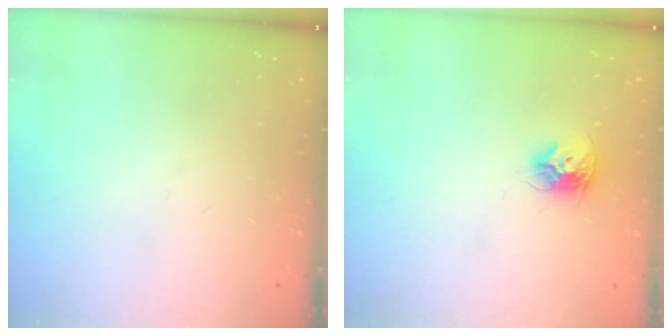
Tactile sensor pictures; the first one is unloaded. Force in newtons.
{"total": 8.9, "press": 8.9, "slide": 0.1}